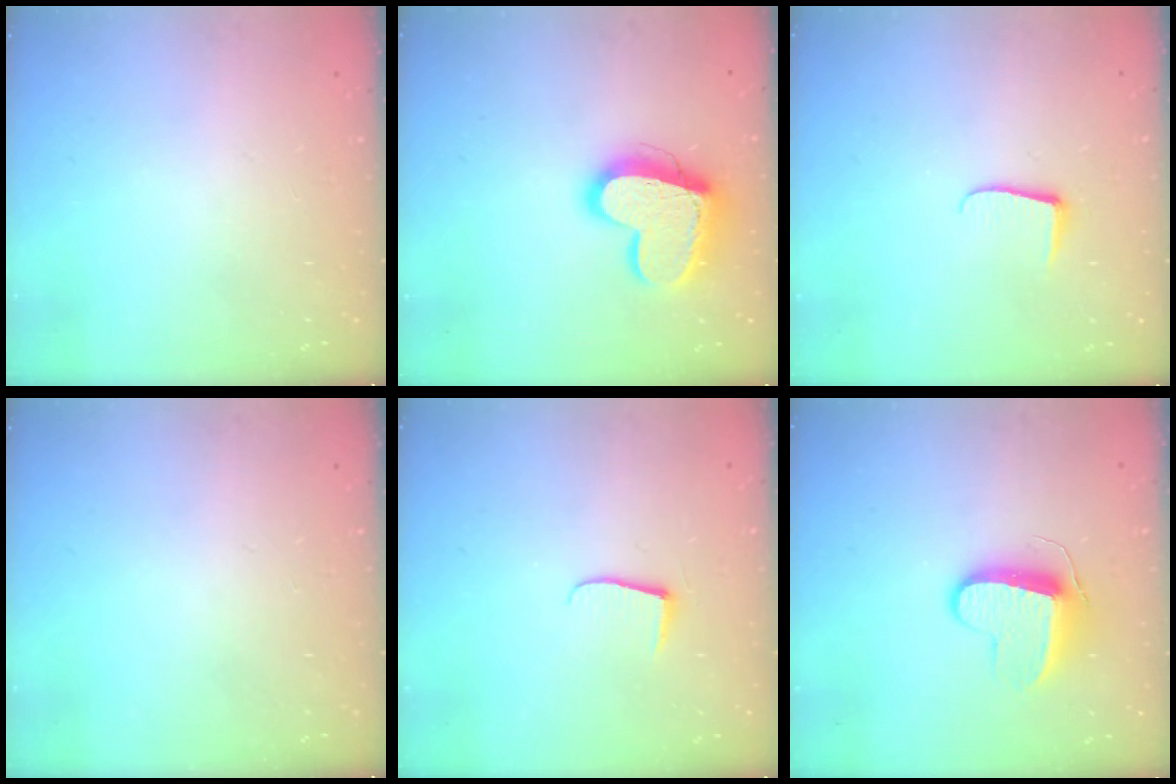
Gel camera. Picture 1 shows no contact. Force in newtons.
{"total": 16.5, "press": 16.4, "slide": 1.5}
{"total": 6.0, "press": 5.9, "slide": 0.6}
{"total": 0.0}
{"total": 5.1, "press": 5.0, "slide": 0.6}
{"total": 9.2, "press": 9.2, "slide": 0.3}